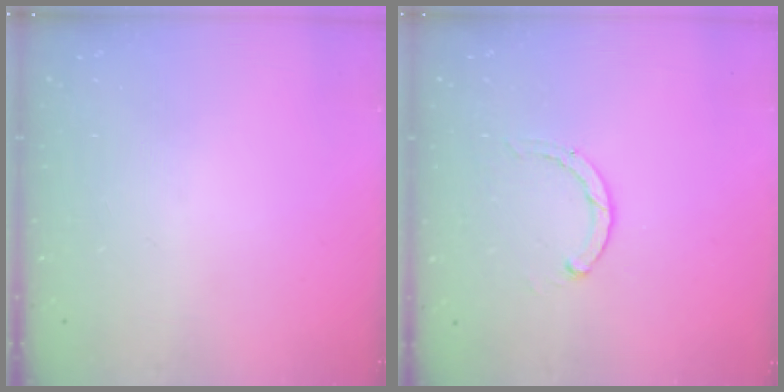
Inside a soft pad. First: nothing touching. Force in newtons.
{"total": 2.8, "press": 2.8, "slide": 0.5}